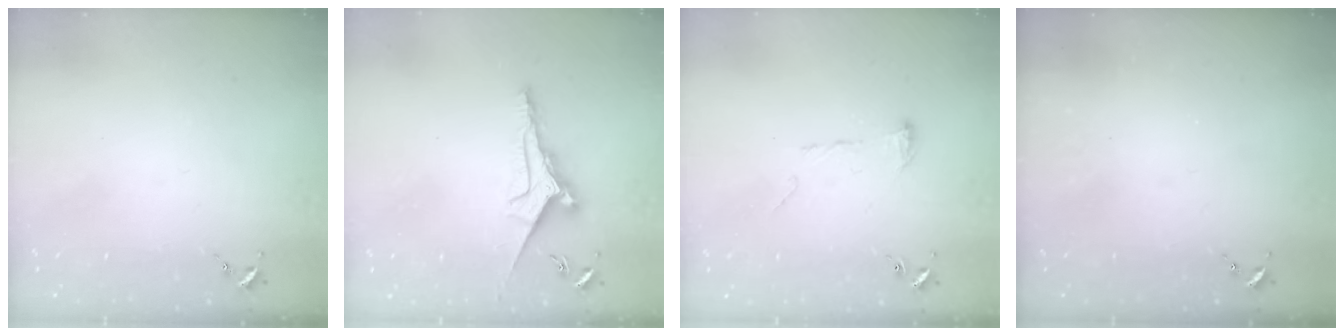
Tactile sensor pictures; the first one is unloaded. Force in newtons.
{"total": 9.2, "press": 9.2, "slide": 0.5}
{"total": 8.3, "press": 8.3, "slide": 0.6}
{"total": 0.0}